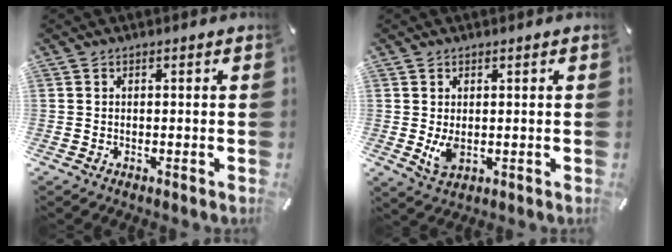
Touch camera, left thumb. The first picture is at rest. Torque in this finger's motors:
{"motor_torque": [0.22, 0.62, 0.02, -0.02, 0.01]}